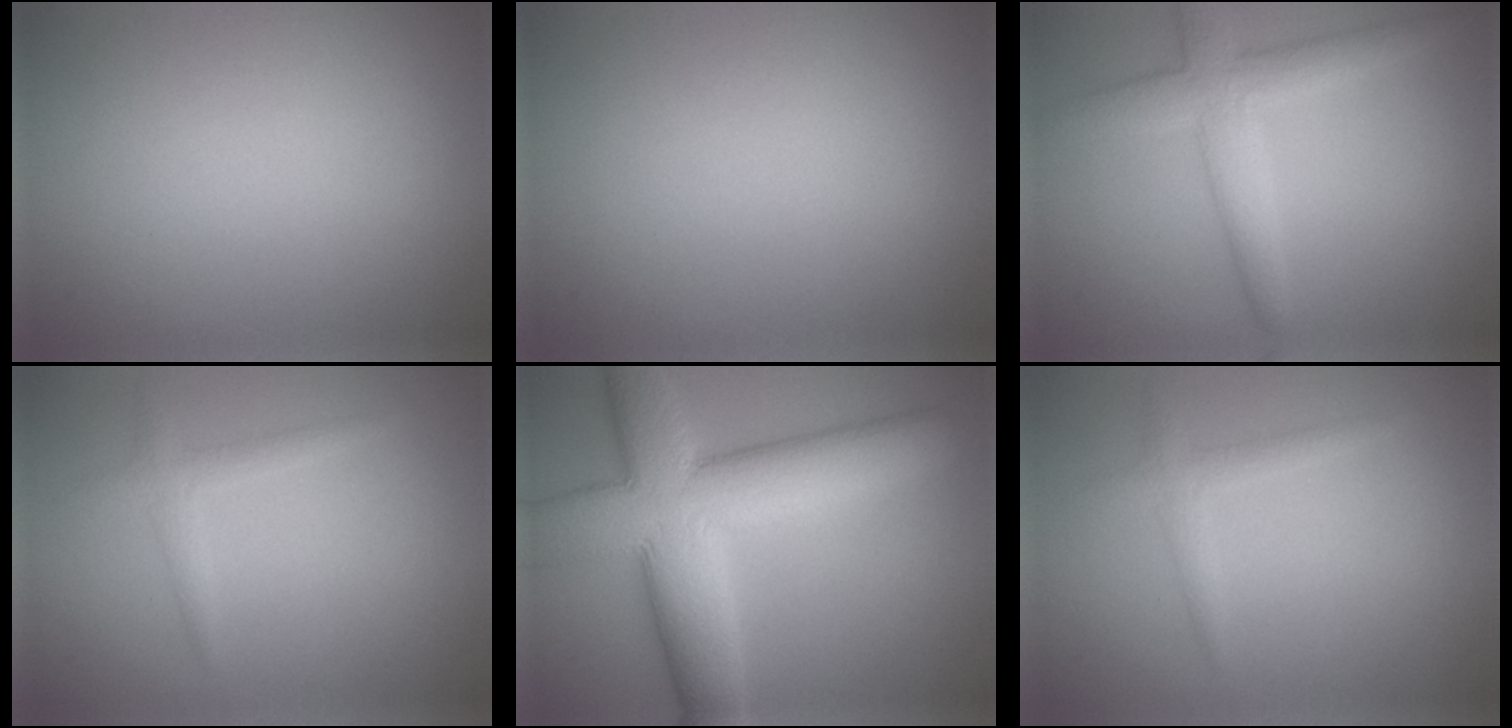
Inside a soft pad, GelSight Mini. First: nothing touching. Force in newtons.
{"total": 0.0}
{"total": 4.2, "press": 4.2, "slide": 0.2}
{"total": 1.6, "press": 1.6, "slide": 0.0}
{"total": 11.8, "press": 11.8, "slide": 0.9}
{"total": 1.6, "press": 1.6, "slide": 0.0}